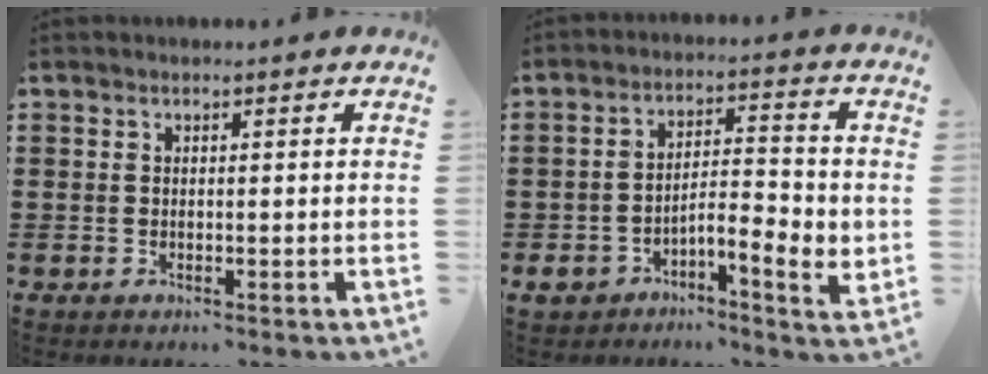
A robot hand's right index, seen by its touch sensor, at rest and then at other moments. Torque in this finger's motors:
{"motor_torque": [0.64, 0.48, 0.24, 0.10]}